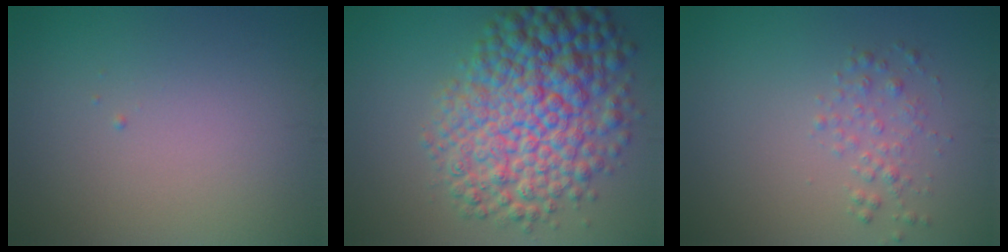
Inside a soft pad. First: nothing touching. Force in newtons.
{"total": 10.8, "press": 10.8, "slide": 0.2}
{"total": 1.6, "press": 1.6, "slide": 0.0}